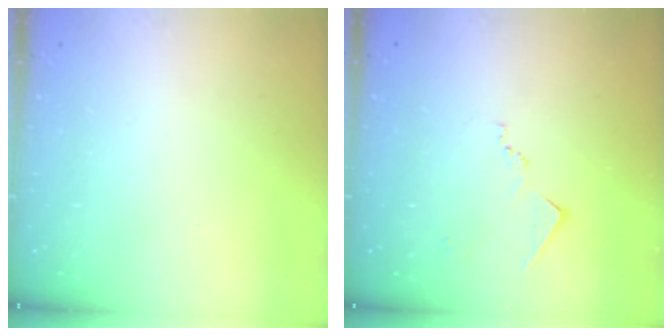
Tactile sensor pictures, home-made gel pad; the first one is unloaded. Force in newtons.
{"total": 8.9, "press": 8.9, "slide": 0.4}